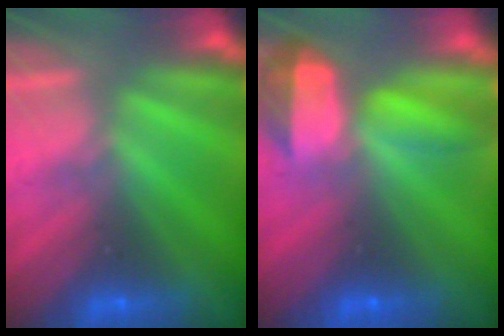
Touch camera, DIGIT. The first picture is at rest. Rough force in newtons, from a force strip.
{"total": 6.7}